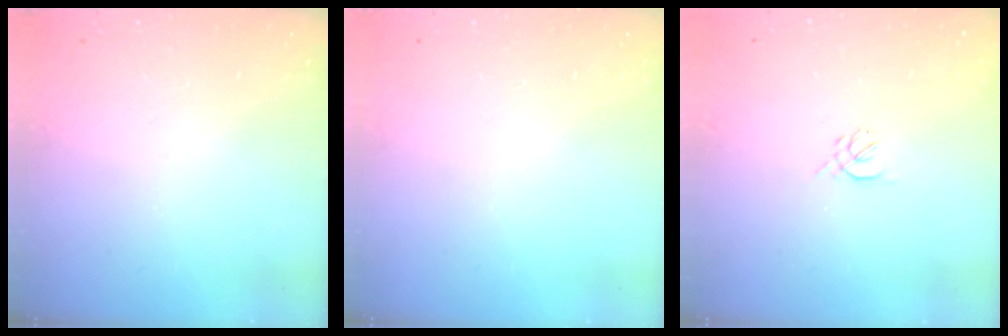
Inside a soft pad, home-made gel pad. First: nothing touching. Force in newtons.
{"total": 0.0}
{"total": 1.0, "press": 0.9, "slide": 0.4}